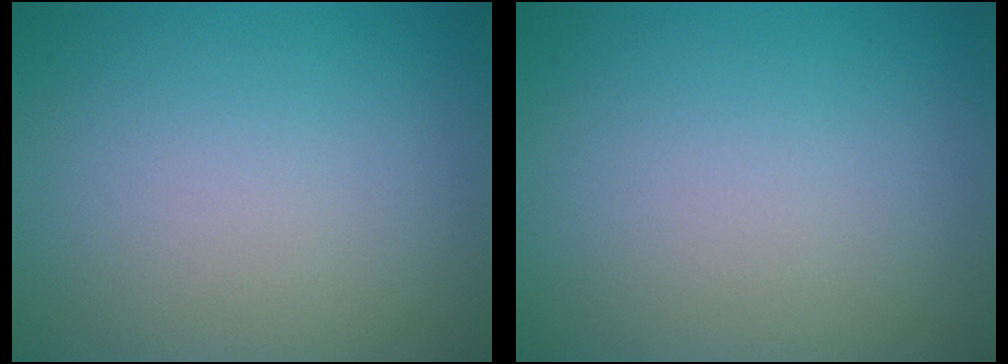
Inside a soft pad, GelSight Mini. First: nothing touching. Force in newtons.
{"total": 0.0}